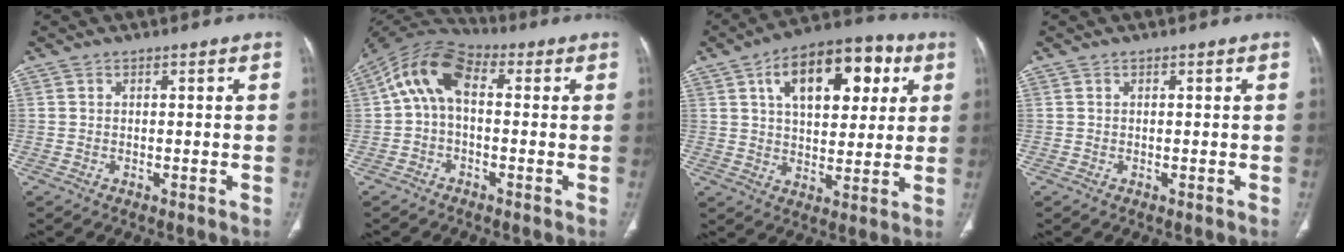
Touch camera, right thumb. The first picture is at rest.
{"total": 10.6, "force": [1.1, 6.2, 8.5], "torque": [-0.150, 0.036, 0.004]}
{"total": 18.1, "force": [6.5, 9.9, 13.7], "torque": [-0.158, 0.007, 0.094]}
{"total": 0.0}